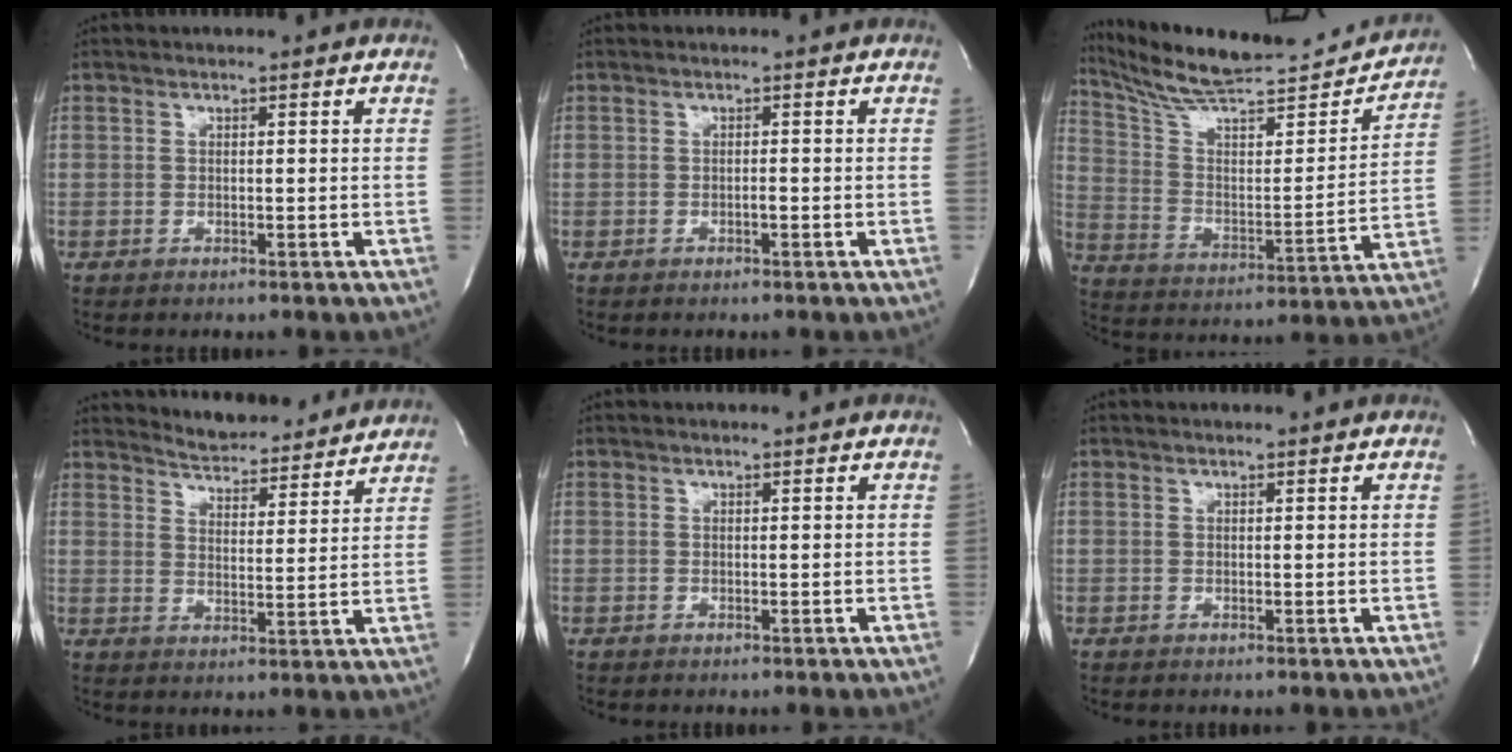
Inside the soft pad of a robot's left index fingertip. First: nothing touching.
{"total": 1.1, "force": [-1.1, -0.1, 0.2], "torque": [-0.002, -0.005, -0.019]}
{"total": 23.1, "force": [21.4, 2.5, 8.4], "torque": [-0.135, -0.037, 0.317]}
{"total": 10.7, "force": [10.4, 1.7, 2.1], "torque": [-0.029, -0.009, 0.139]}
{"total": 0.0}
{"total": 0.6, "force": [0.5, -0.2, 0.2], "torque": [-0.005, 0.001, 0.005]}